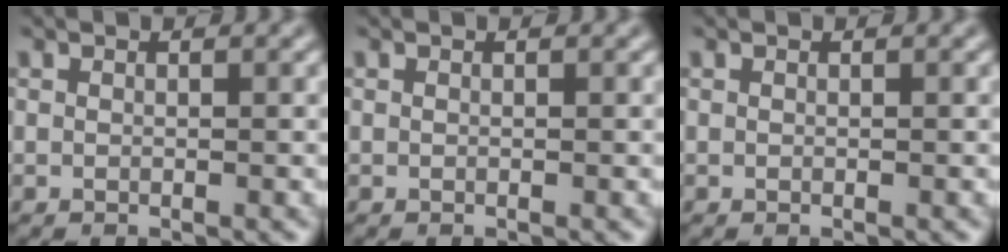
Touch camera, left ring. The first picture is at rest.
{"total": 0.0}
{"total": 0.0}